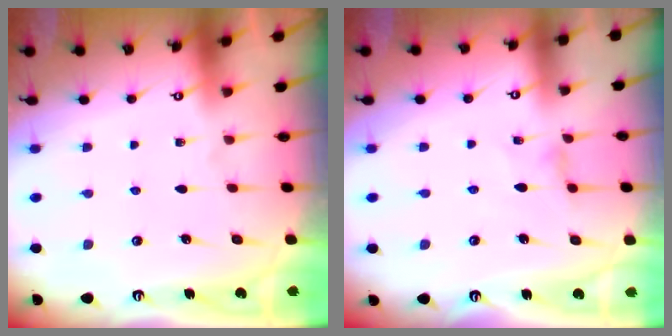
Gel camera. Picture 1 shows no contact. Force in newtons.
{"total": 1.2, "press": 1.1, "slide": 0.3}